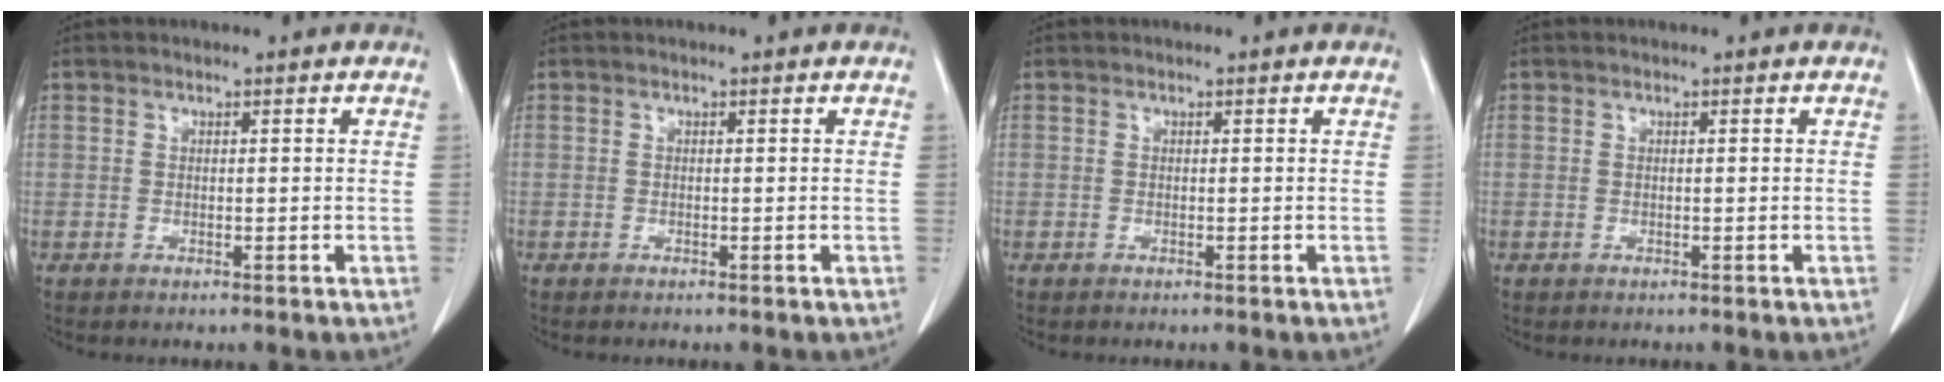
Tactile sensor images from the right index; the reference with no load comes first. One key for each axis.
{"total": 0.0}
{"total": 0.0}
{"total": 0.0}